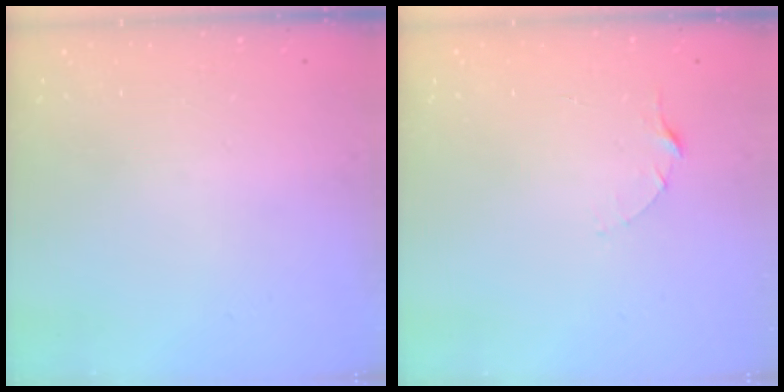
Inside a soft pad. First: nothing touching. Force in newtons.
{"total": 2.5, "press": 2.5, "slide": 0.3}